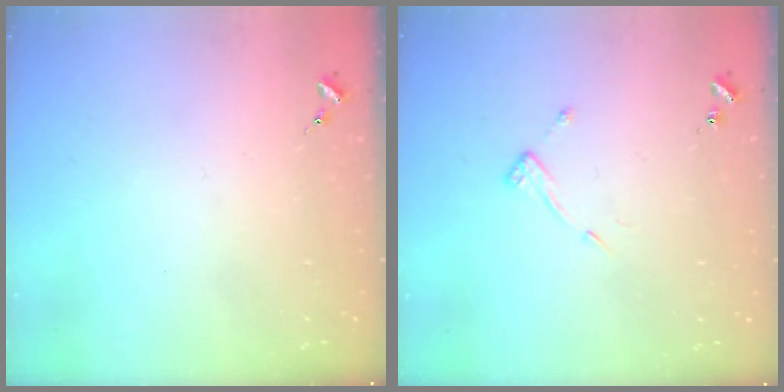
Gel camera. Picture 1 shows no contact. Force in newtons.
{"total": 7.5, "press": 7.5, "slide": 0.5}